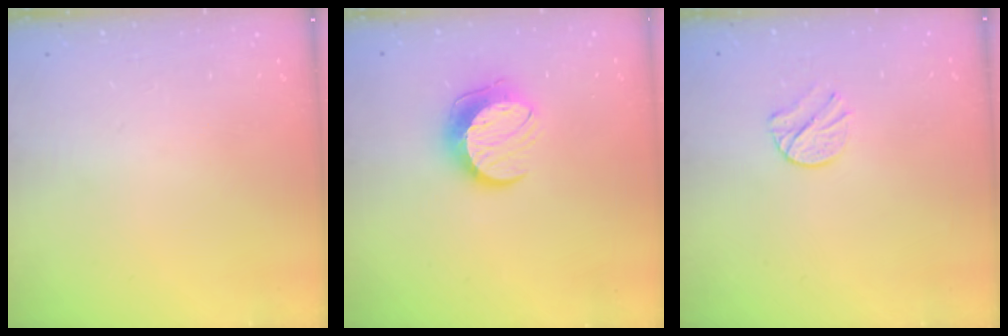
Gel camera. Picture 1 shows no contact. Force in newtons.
{"total": 10.8, "press": 10.8, "slide": 0.5}
{"total": 5.9, "press": 5.9, "slide": 0.8}